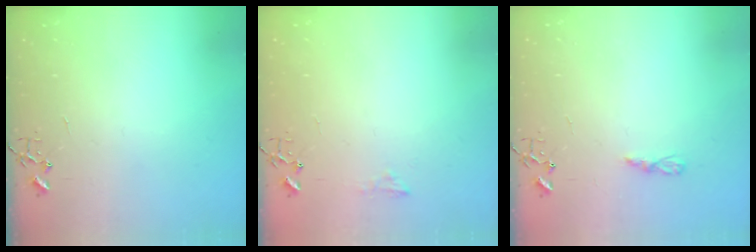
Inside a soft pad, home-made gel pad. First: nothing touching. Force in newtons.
{"total": 6.9, "press": 6.8, "slide": 0.7}
{"total": 3.5, "press": 3.5, "slide": 0.4}